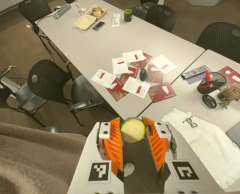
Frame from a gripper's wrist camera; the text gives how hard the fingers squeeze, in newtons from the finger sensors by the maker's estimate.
{"total": 13.4, "left": 13.8, "right": 12.9}